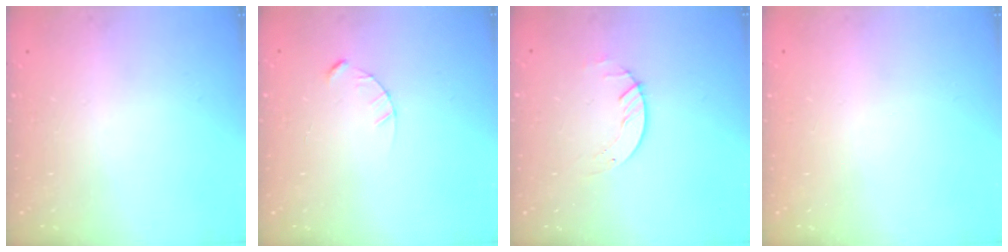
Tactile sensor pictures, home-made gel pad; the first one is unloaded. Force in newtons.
{"total": 2.4, "press": 2.4, "slide": 0.3}
{"total": 2.0, "press": 2.0, "slide": 0.2}
{"total": 0.0}